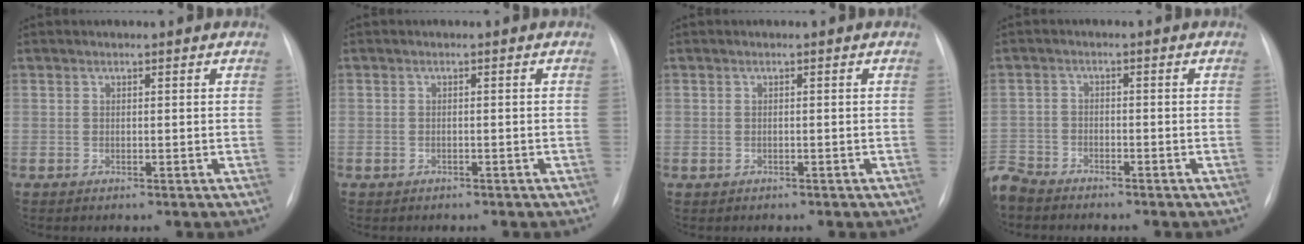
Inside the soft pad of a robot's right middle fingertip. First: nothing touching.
{"total": 1.4, "force": [-1.1, 0.8, 0.3], "torque": [-0.011, 0.005, -0.008]}
{"total": 0.6, "force": [-0.4, 0.5, 0.0], "torque": [-0.004, 0.004, -0.003]}
{"total": 6.4, "force": [-5.8, 2.4, 1.1], "torque": [-0.026, -0.008, -0.105]}